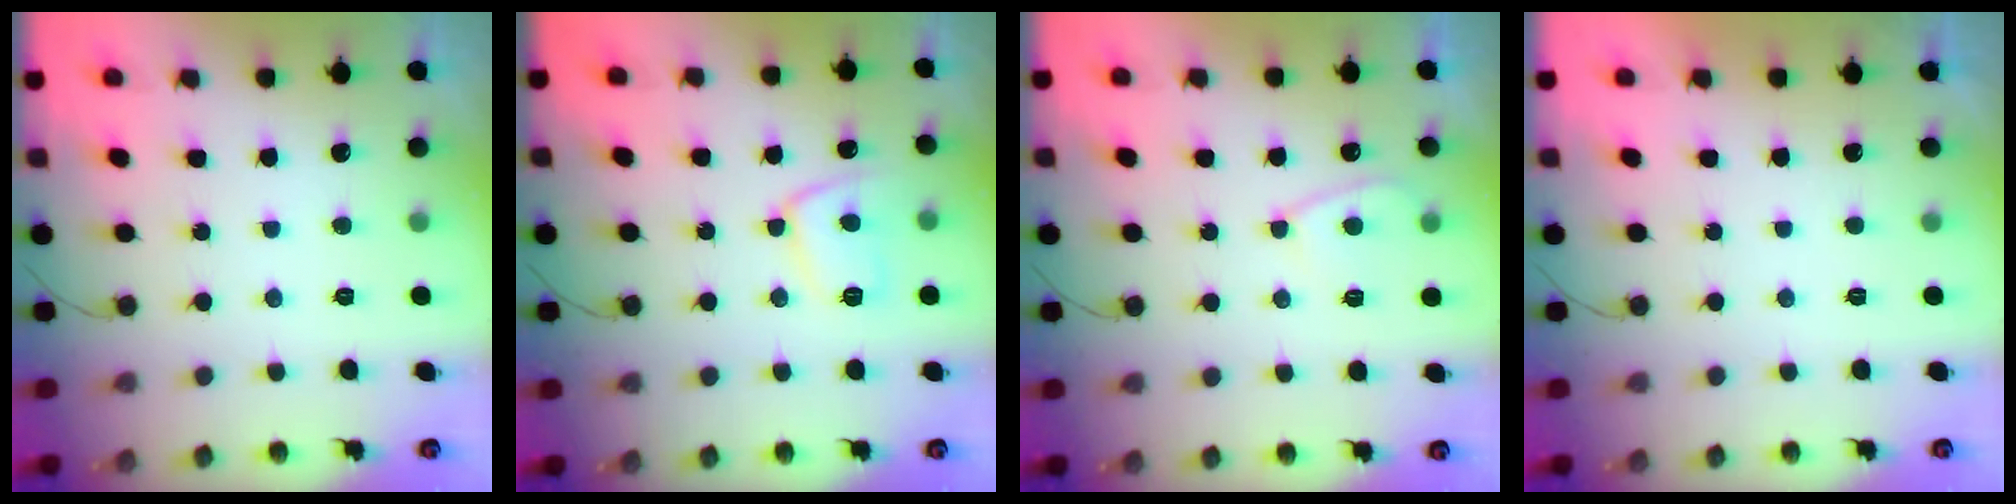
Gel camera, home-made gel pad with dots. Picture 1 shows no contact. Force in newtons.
{"total": 9.7, "press": 9.7, "slide": 0.7}
{"total": 5.7, "press": 5.6, "slide": 0.6}
{"total": 2.2, "press": 2.1, "slide": 0.4}